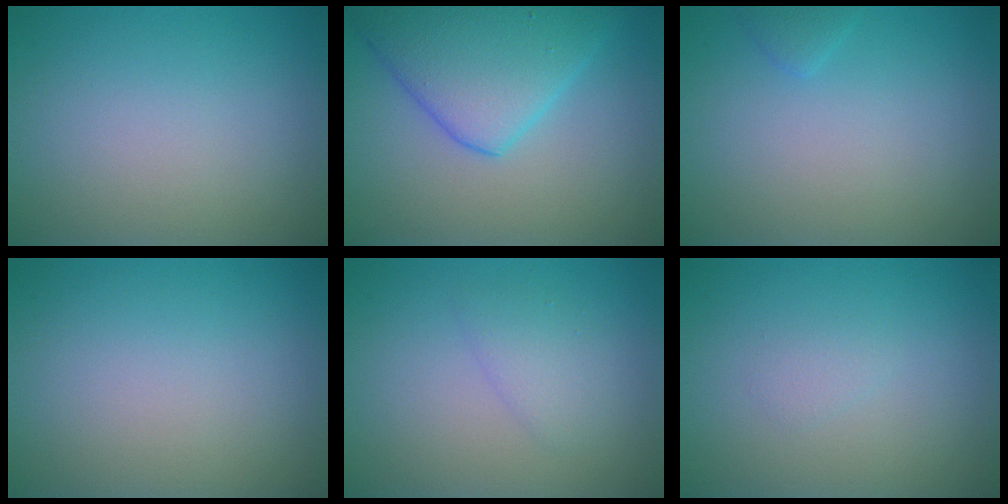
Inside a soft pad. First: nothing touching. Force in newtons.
{"total": 7.1, "press": 7.1, "slide": 0.3}
{"total": 0.8, "press": 0.8, "slide": 0.1}
{"total": 0.0}
{"total": 1.7, "press": 1.7, "slide": 0.2}
{"total": 0.7, "press": 0.7, "slide": 0.1}